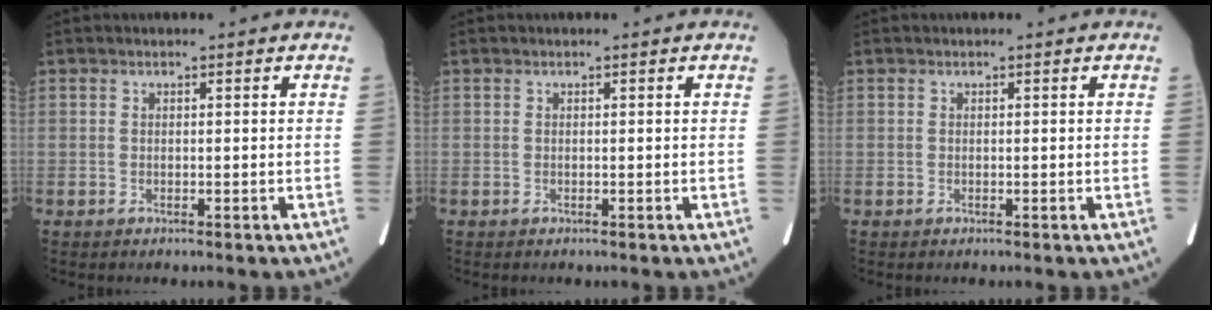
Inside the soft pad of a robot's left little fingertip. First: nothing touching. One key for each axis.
{"total": 0.0}
{"total": 0.0}